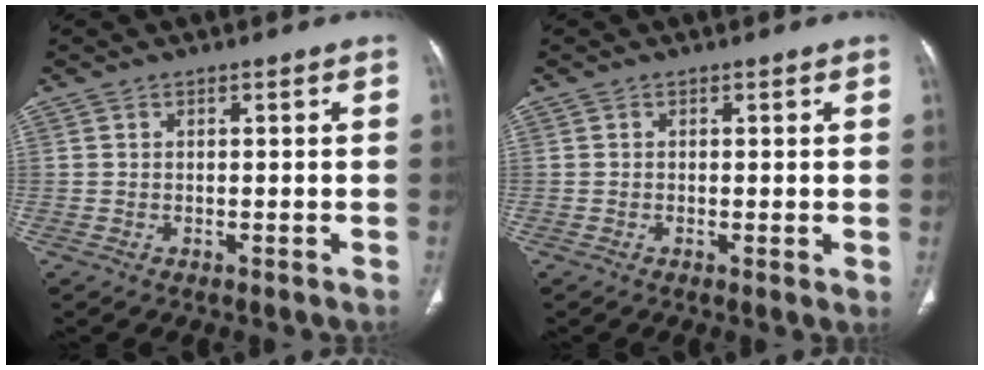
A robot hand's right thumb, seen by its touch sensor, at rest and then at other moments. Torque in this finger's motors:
{"motor_torque": [-0.10, 0.15, -0.21, 0.11, -0.02]}